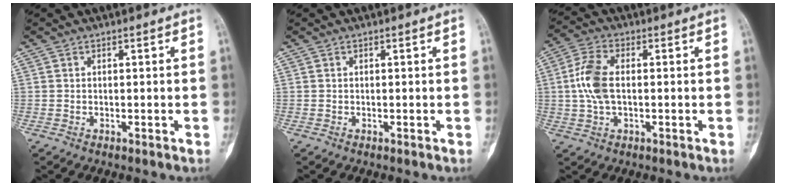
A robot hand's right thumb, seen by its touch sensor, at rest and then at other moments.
{"total": 0.0}
{"total": 7.8, "force": [0.2, 4.2, 6.6], "torque": [-0.150, 0.014, 0.000]}